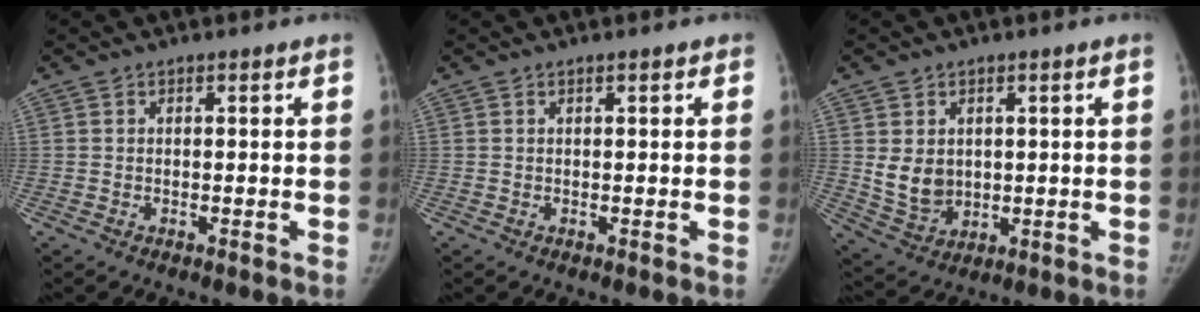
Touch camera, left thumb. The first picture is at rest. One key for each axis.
{"total": 0.5, "fx": 0.3, "fy": 0.2, "fz": 0.4, "tx": -0.005, "ty": 0.001, "tz": 0.002}
{"total": 6.7, "fx": 1.0, "fy": 5.5, "fz": 3.8, "tx": -0.040, "ty": -0.017, "tz": 0.038}